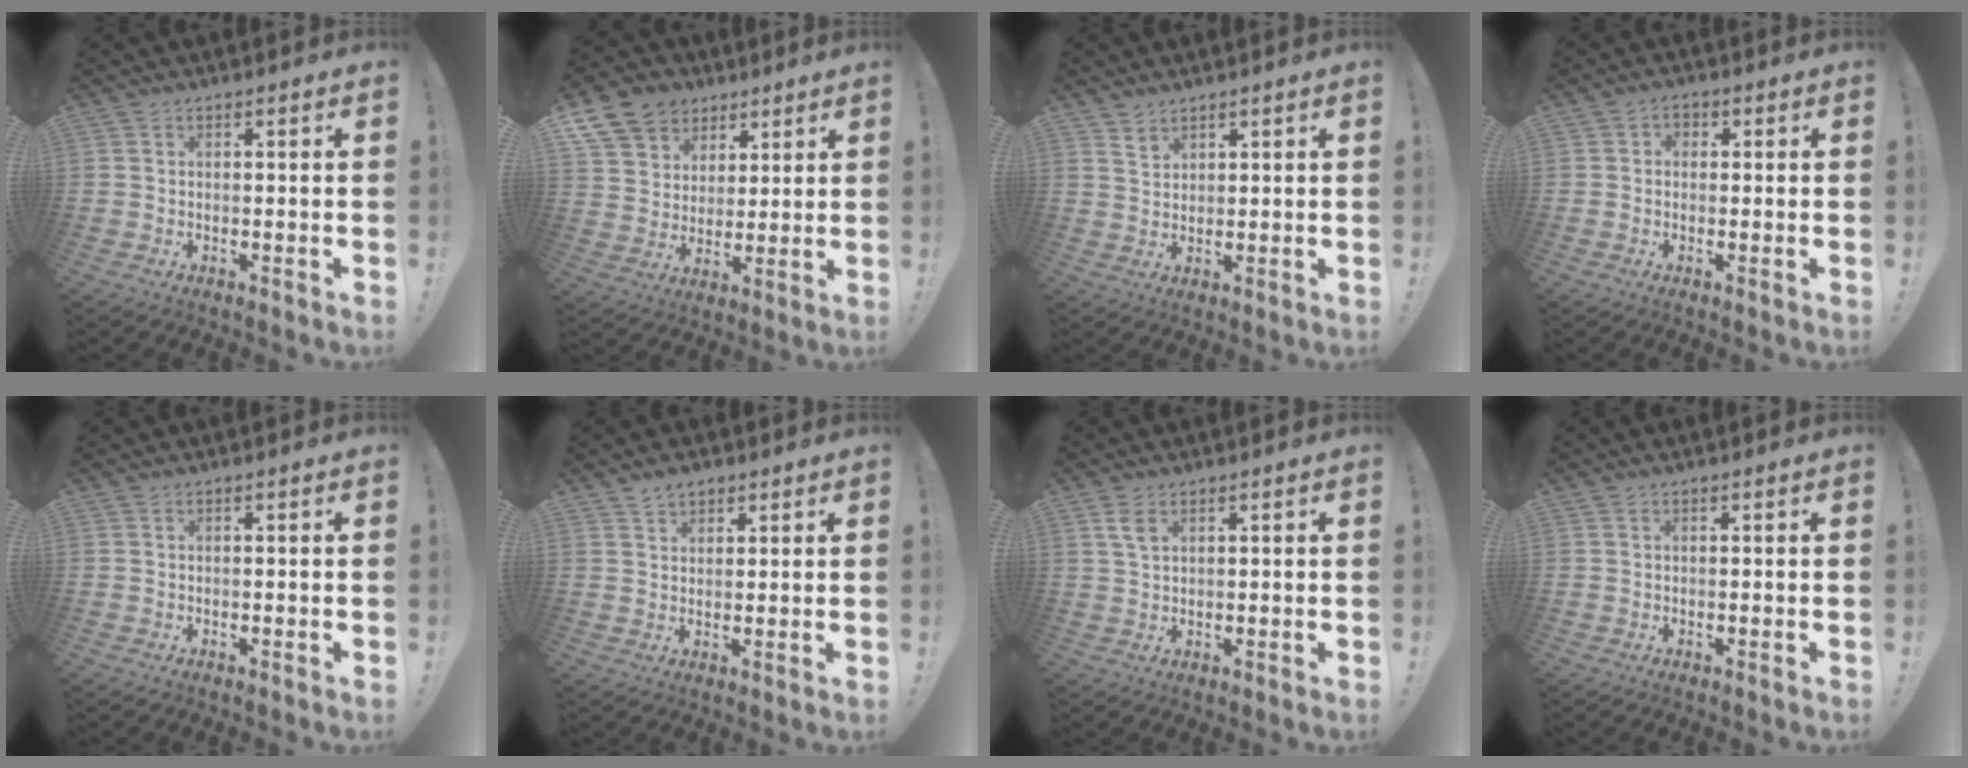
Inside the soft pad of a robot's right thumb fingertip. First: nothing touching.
{"total": 12.5, "force": [6.8, 9.7, 3.9], "torque": [-0.061, -0.042, 0.138]}
{"total": 2.7, "force": [2.5, 0.8, 0.7], "torque": [-0.001, -0.025, 0.043]}
{"total": 2.3, "force": [-0.3, 1.8, 1.4], "torque": [-0.016, 0.005, -0.008]}
{"total": 0.0}
{"total": 3.9, "force": [2.8, 2.4, 1.0], "torque": [-0.015, -0.012, 0.052]}
{"total": 4.0, "force": [2.0, 2.0, 2.8], "torque": [-0.047, -0.006, 0.036]}
{"total": 0.0}